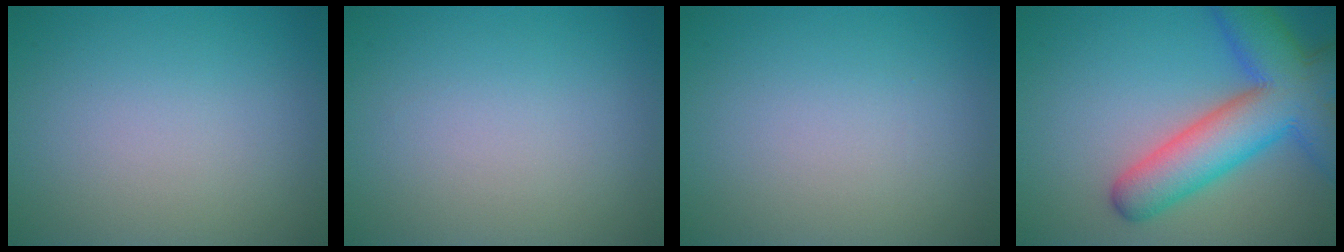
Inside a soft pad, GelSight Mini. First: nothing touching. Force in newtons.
{"total": 0.0}
{"total": 0.0}
{"total": 9.9, "press": 9.9, "slide": 0.4}